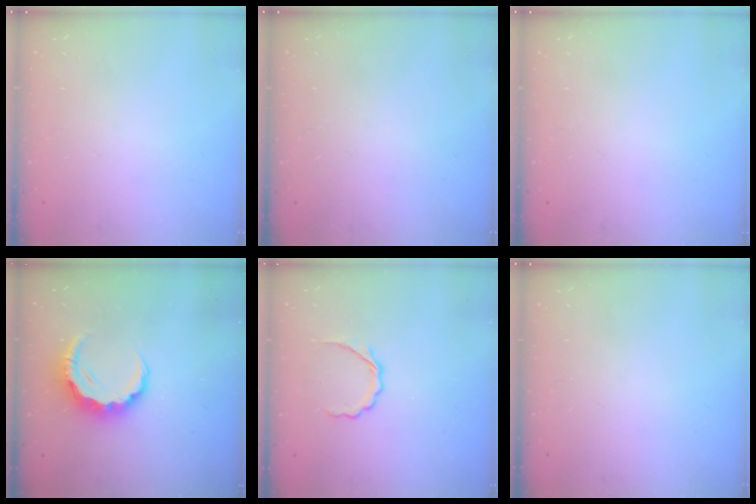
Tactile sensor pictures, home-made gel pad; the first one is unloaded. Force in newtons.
{"total": 0.0}
{"total": 0.0}
{"total": 8.0, "press": 7.9, "slide": 1.3}
{"total": 4.2, "press": 4.0, "slide": 1.2}
{"total": 0.0}